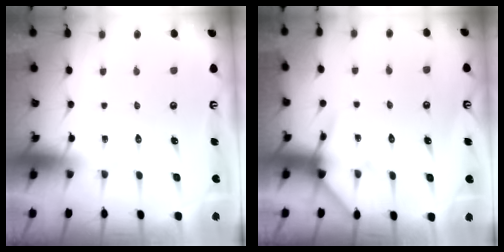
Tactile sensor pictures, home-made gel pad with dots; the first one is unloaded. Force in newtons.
{"total": 7.0, "press": 6.9, "slide": 0.8}